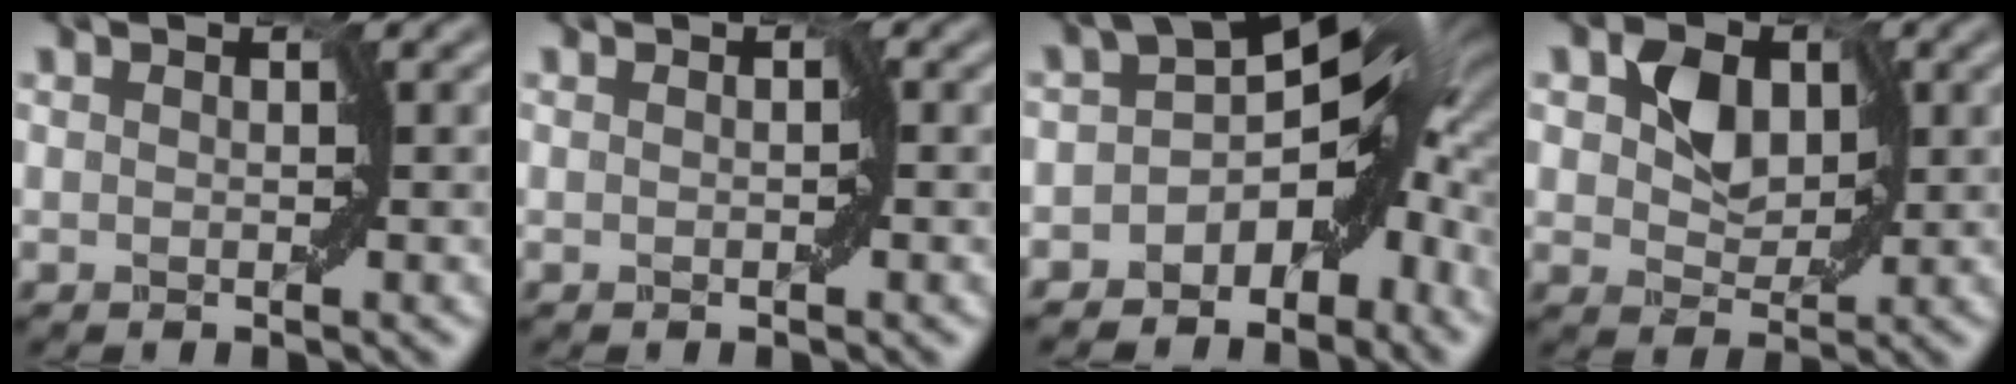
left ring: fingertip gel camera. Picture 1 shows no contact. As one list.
[{"total": 0.0}, {"total": 7.9, "force": [-3.2, 4.6, 5.6], "torque": [-0.043, 0.011, -0.068]}, {"total": 3.1, "force": [0.6, 2.7, 1.4], "torque": [-0.020, -0.004, 0.013]}]